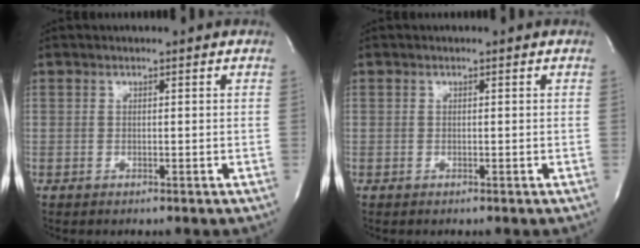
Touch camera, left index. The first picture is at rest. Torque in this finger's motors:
{"motor_torque": [0.00, 0.00, 0.00, 0.00]}